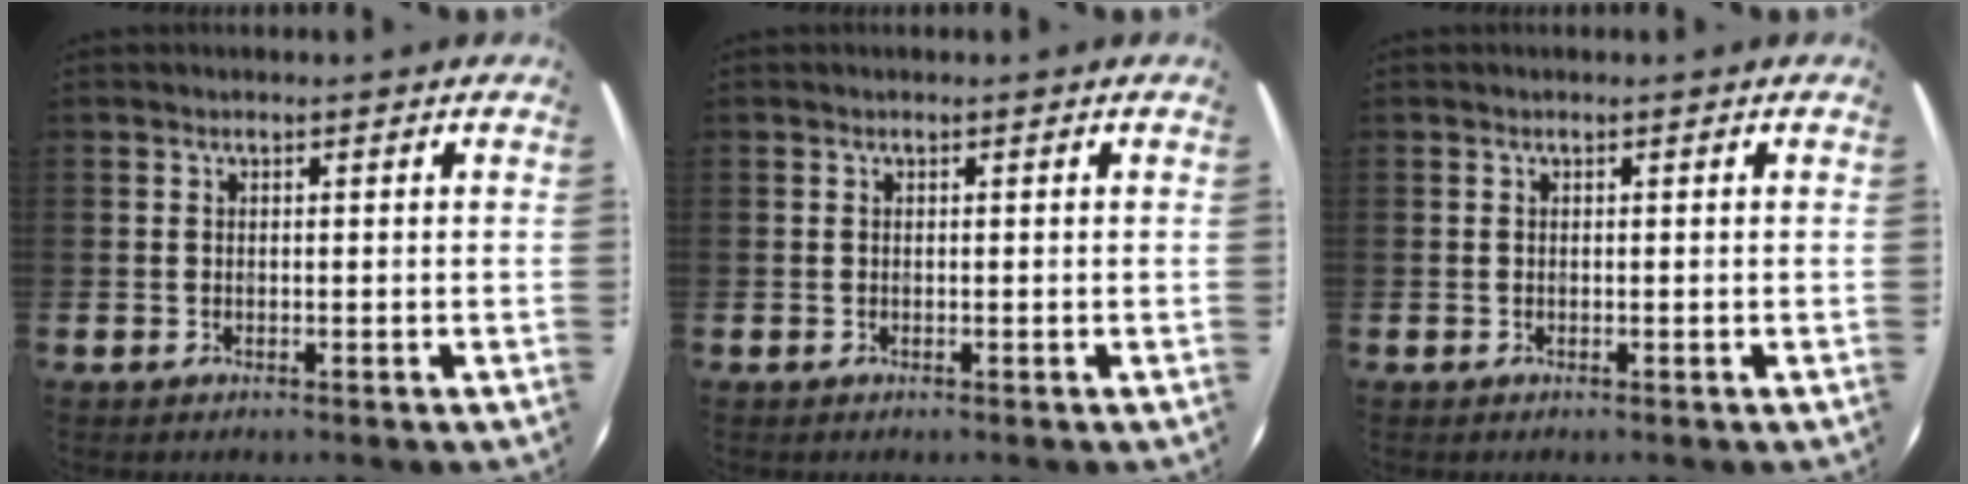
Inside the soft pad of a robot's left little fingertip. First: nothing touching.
{"total": 0.0}
{"total": 0.0}